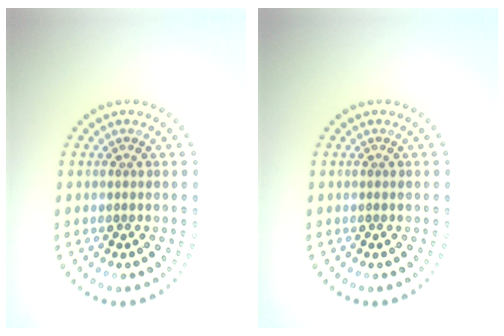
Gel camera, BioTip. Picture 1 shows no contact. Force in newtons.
{"total": 0.0}